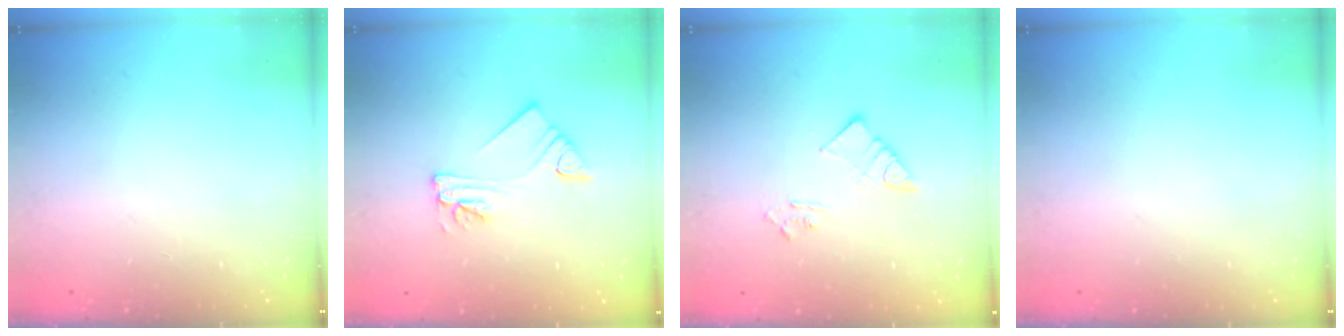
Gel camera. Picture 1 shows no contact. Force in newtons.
{"total": 5.4, "press": 5.4, "slide": 0.6}
{"total": 5.5, "press": 5.5, "slide": 0.4}
{"total": 0.0}